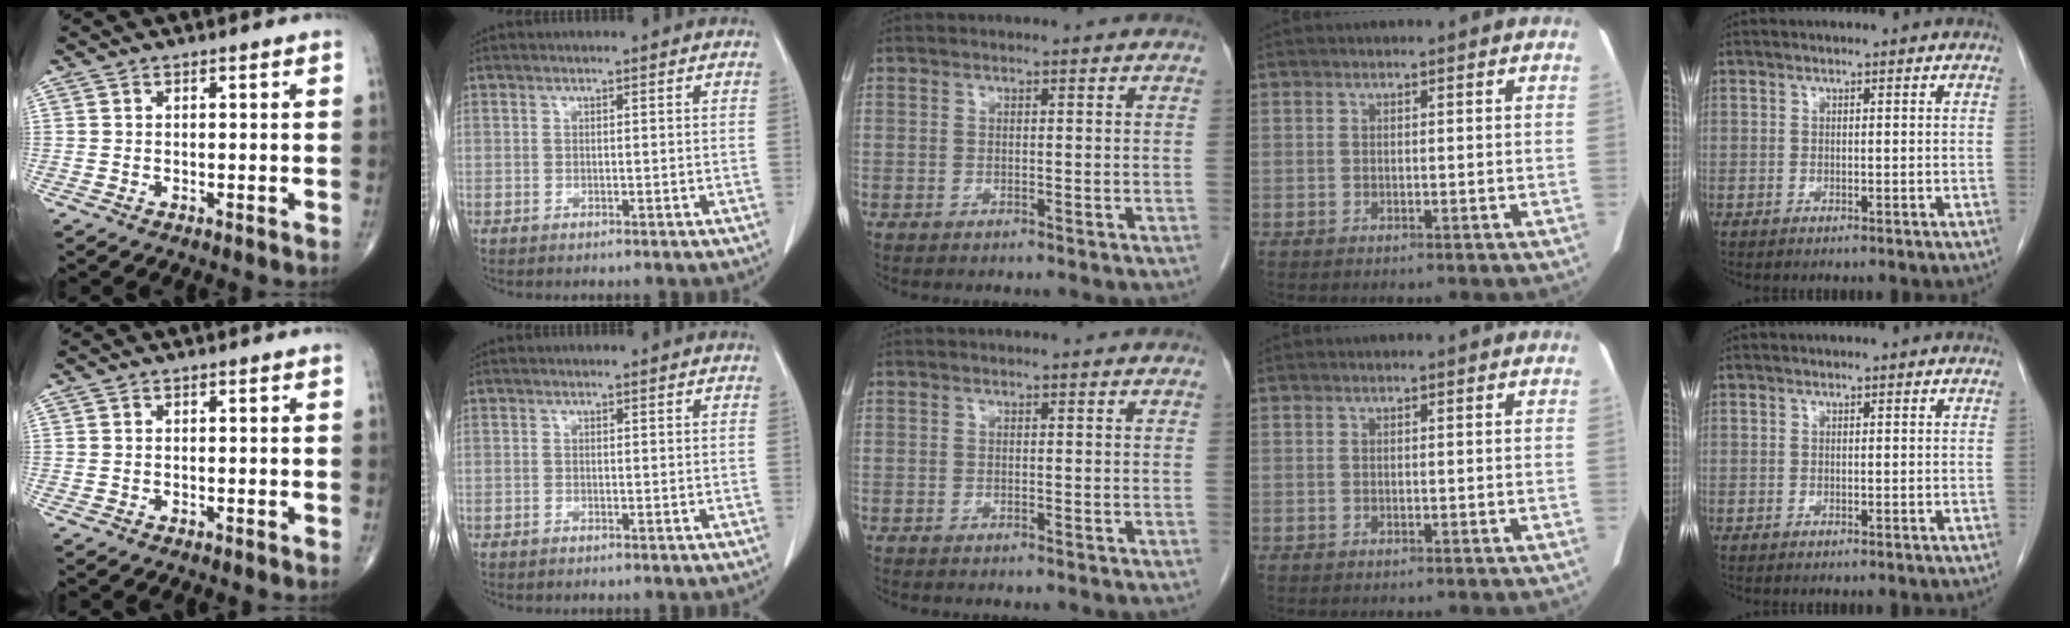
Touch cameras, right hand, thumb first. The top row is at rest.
{}